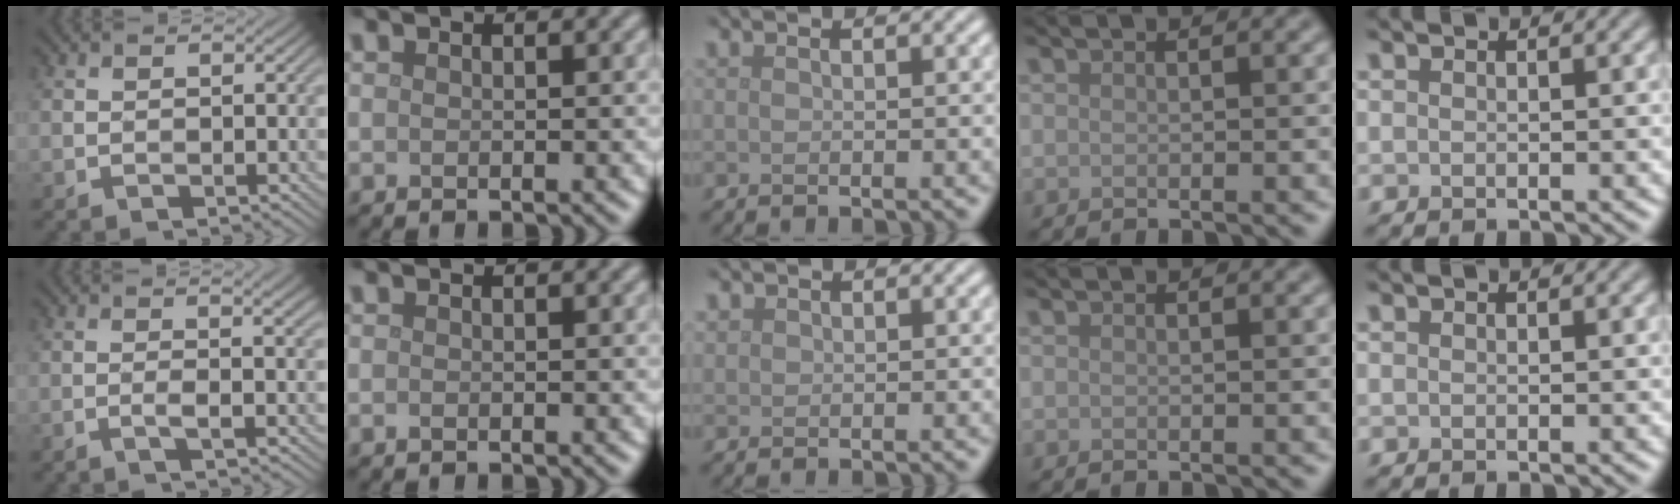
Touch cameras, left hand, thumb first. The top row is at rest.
{"thumb": {"total": 3.2, "force": [-0.1, 0.2, 3.2], "torque": [-0.047, 0.009, -0.007]}, "middle": {"total": 0.6, "force": [0.4, 0.5, 0.0], "torque": [0.002, -0.001, 0.010]}}